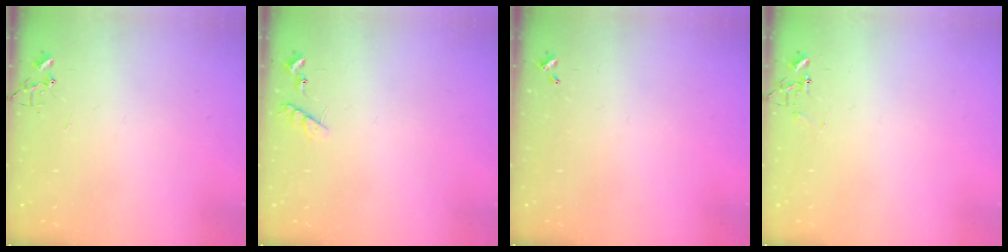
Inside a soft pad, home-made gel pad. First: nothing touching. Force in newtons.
{"total": 6.7, "press": 6.7, "slide": 0.4}
{"total": 0.0}
{"total": 5.5, "press": 5.4, "slide": 0.4}